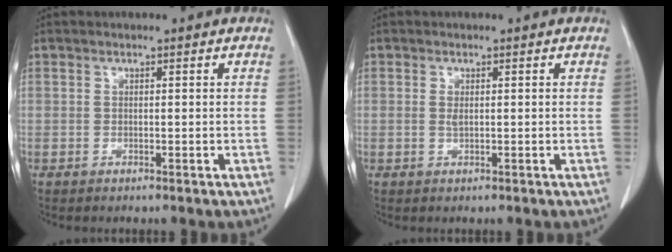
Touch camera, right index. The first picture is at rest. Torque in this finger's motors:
{"motor_torque": [0.00, 0.03, 0.01, 0.01]}